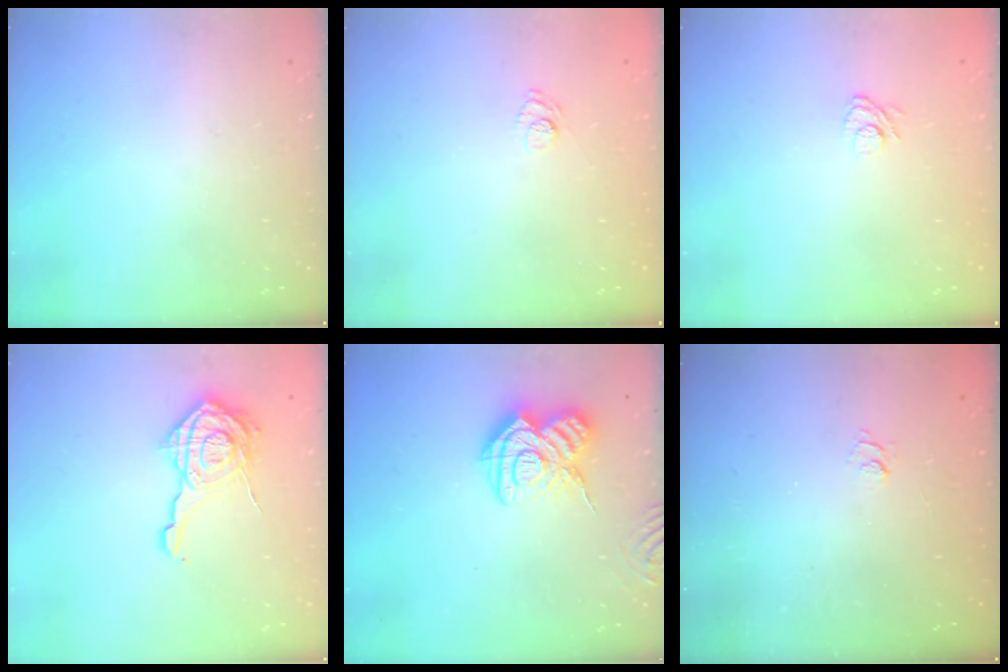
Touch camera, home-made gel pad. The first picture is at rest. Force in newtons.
{"total": 6.6, "press": 6.5, "slide": 1.4}
{"total": 6.1, "press": 5.9, "slide": 1.3}
{"total": 15.0, "press": 15.0, "slide": 0.6}
{"total": 14.5, "press": 14.4, "slide": 1.4}
{"total": 1.9, "press": 1.5, "slide": 1.3}